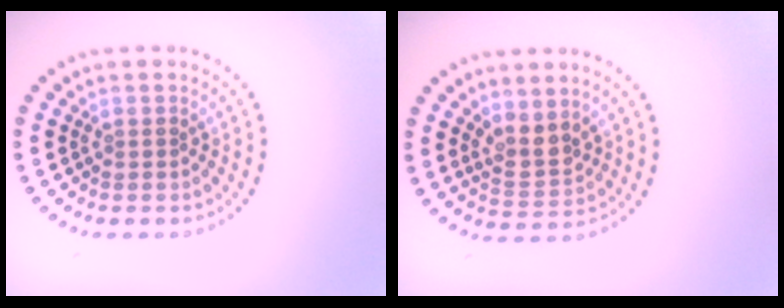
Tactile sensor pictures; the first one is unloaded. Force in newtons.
{"total": 2.3, "press": 1.9, "slide": 1.3}